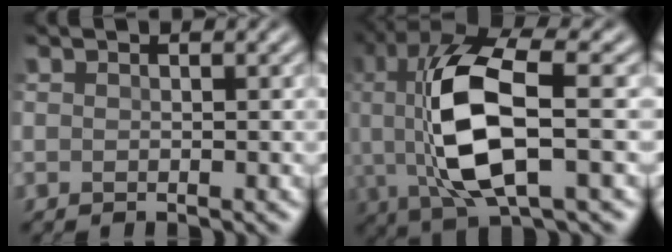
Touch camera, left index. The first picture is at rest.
{"total": 10.8, "force": [-0.2, 4.1, 10.0], "torque": [-0.211, 0.000, 0.000]}